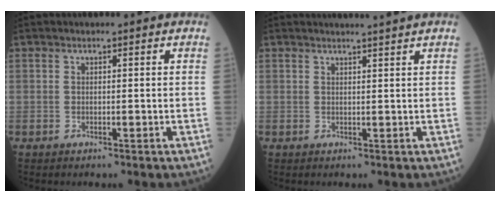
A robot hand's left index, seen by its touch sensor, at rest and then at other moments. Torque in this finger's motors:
{"motor_torque": [0.24, -0.41, 0.06, 0.05]}